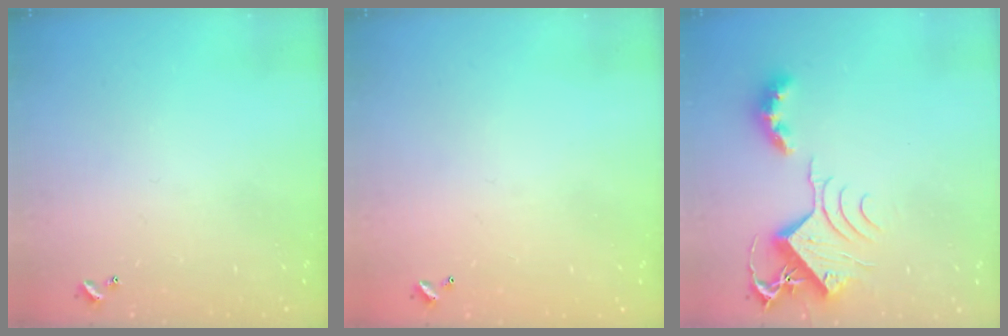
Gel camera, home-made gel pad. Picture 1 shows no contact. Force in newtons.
{"total": 2.8, "press": 2.8, "slide": 0.1}
{"total": 9.4, "press": 9.4, "slide": 1.1}